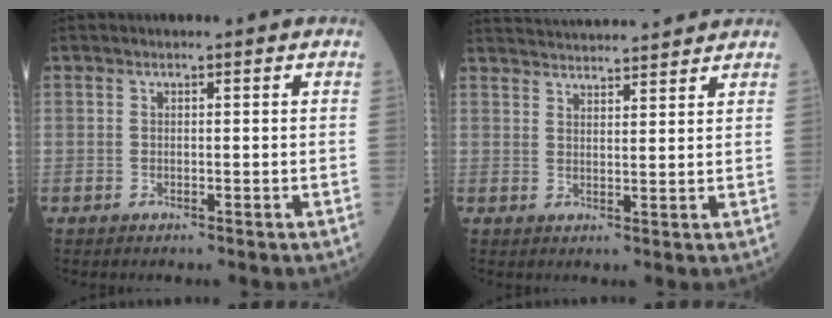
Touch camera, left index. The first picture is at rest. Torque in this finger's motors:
{"motor_torque": [0.09, -0.67, 0.23, 0.04]}